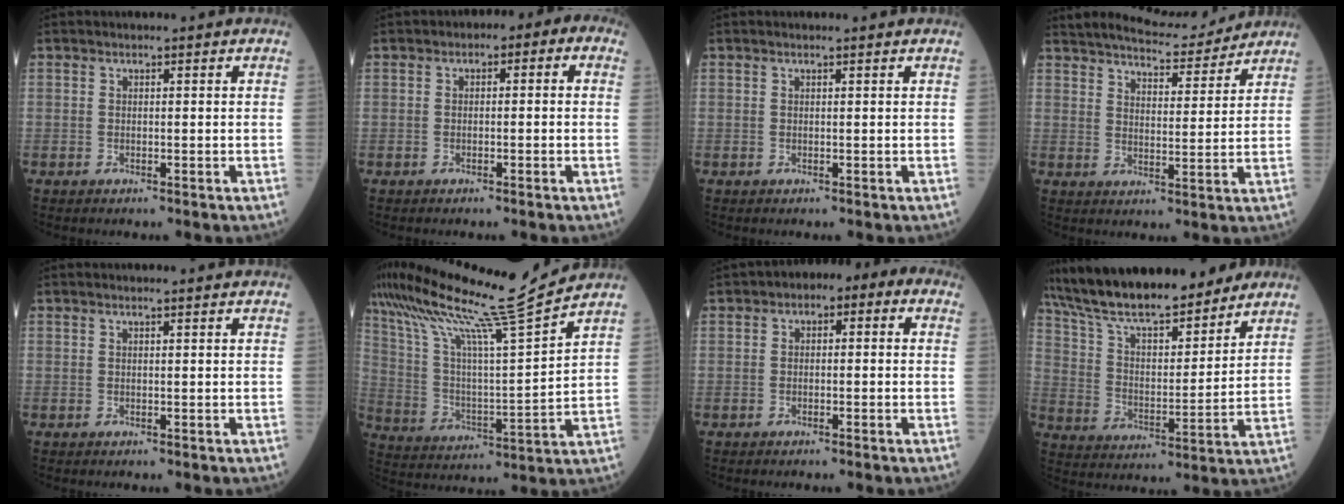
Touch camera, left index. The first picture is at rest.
{"total": 3.2, "force": [-0.3, 1.8, 2.7], "torque": [-0.028, 0.025, -0.015]}
{"total": 0.7, "force": [0.5, -0.2, 0.5], "torque": [-0.012, 0.003, 0.010]}
{"total": 11.2, "force": [10.6, 1.7, 3.2], "torque": [-0.055, 0.007, 0.152]}
{"total": 1.0, "force": [0.7, -0.2, 0.7], "torque": [-0.013, 0.005, 0.012]}
{"total": 19.8, "force": [16.6, -1.5, 10.6], "torque": [-0.199, -0.013, 0.285]}
{"total": 4.9, "force": [0.9, 2.6, 4.1], "torque": [-0.047, 0.031, -0.001]}
{"total": 20.5, "force": [17.3, 4.4, 10.1], "torque": [-0.175, 0.010, 0.285]}